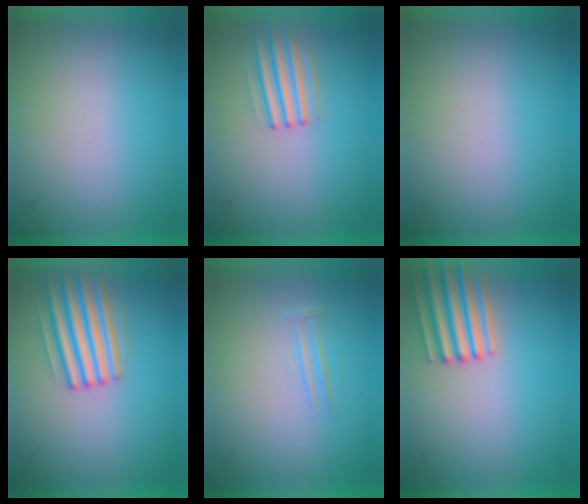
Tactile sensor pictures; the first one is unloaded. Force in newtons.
{"total": 2.2}
{"total": 1.0}
{"total": 4.3}
{"total": 1.1}
{"total": 3.4}